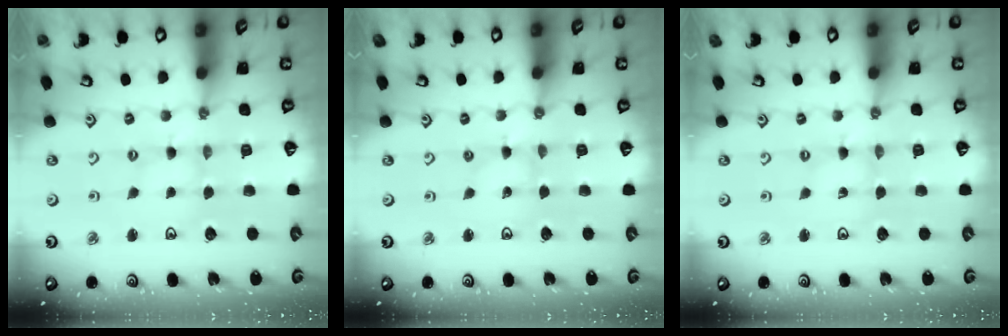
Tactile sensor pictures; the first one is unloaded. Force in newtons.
{"total": 0.0}
{"total": 0.0}